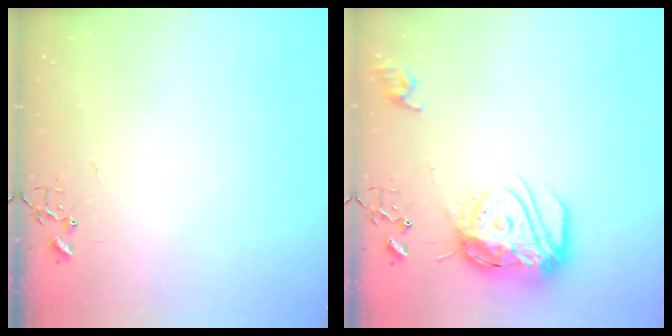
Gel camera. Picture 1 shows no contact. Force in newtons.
{"total": 17.6, "press": 17.5, "slide": 1.6}